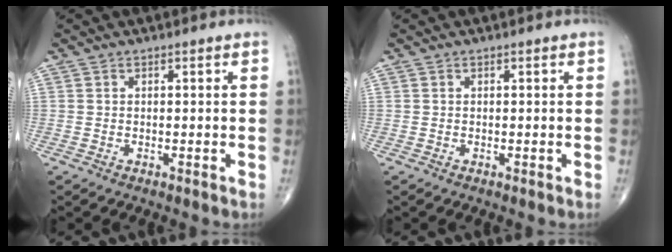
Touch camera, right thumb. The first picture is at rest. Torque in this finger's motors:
{"motor_torque": [0.01, 0.00, -0.03, 0.03, 0.00]}